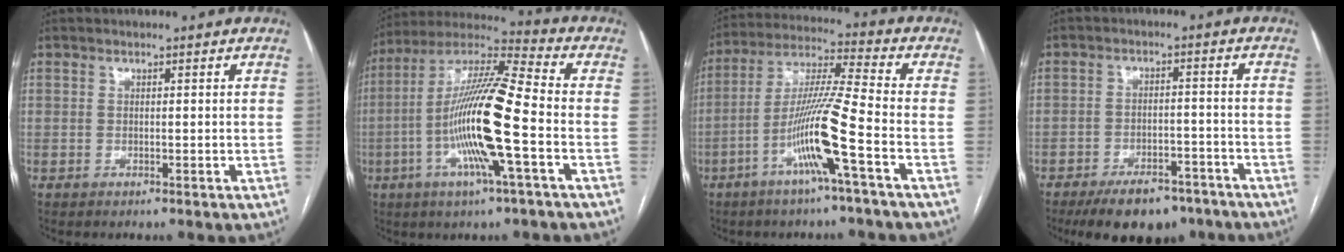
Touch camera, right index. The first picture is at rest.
{"total": 17.0, "force": [-3.9, 0.6, 16.6], "torque": [-0.323, -0.002, -0.080]}
{"total": 12.1, "force": [-4.9, -1.2, 11.0], "torque": [-0.214, 0.003, -0.097]}
{"total": 11.0, "force": [-8.4, 4.7, 5.3], "torque": [-0.074, 0.005, -0.128]}